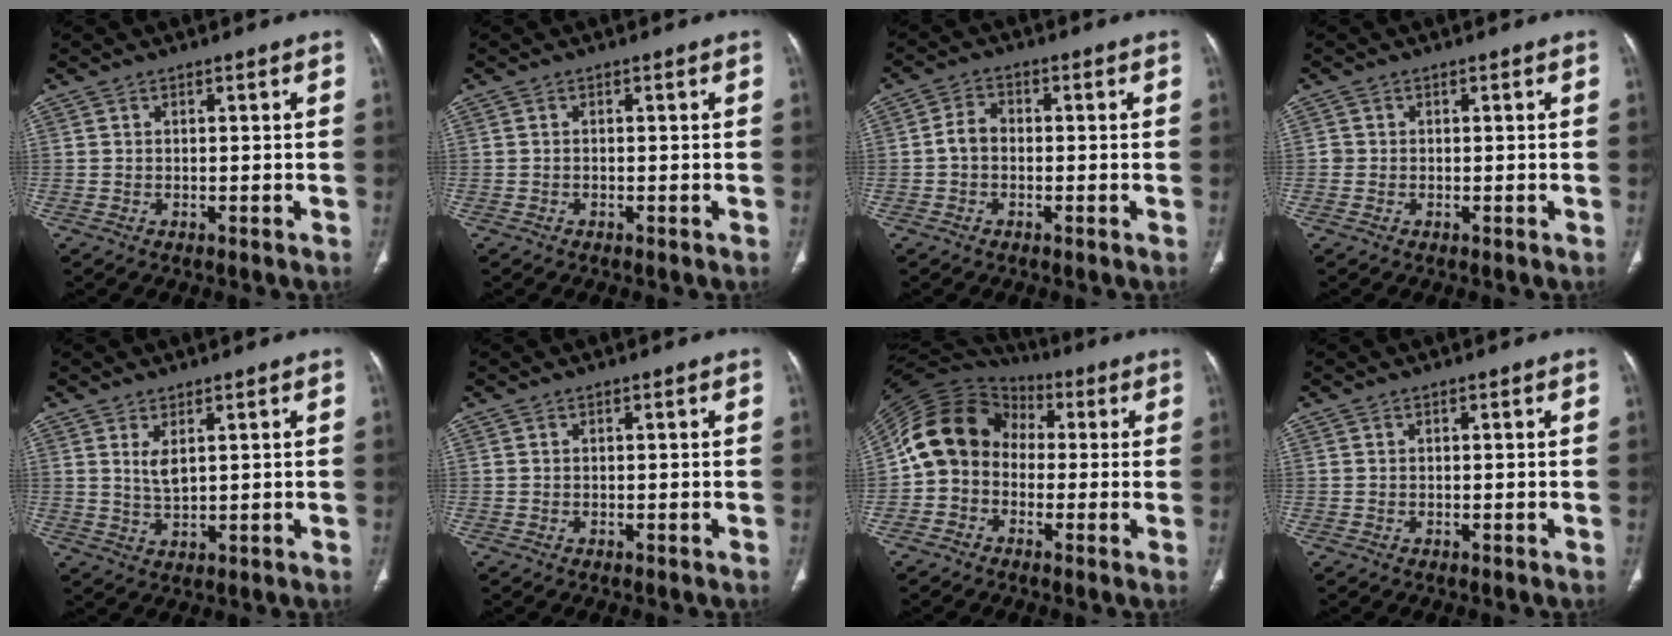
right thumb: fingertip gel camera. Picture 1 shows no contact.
{"total": 0.0}
{"total": 3.4, "force": [-0.6, 2.5, 2.2], "torque": [-0.035, 0.013, -0.018]}
{"total": 1.0, "force": [-0.2, 1.0, 0.1], "torque": [0.004, 0.005, -0.003]}
{"total": 3.5, "force": [1.4, 1.4, 2.8], "torque": [-0.053, -0.015, 0.036]}
{"total": 0.0}
{"total": 13.0, "force": [-0.4, 11.0, 7.0], "torque": [-0.116, 0.043, -0.023]}
{"total": 0.0}